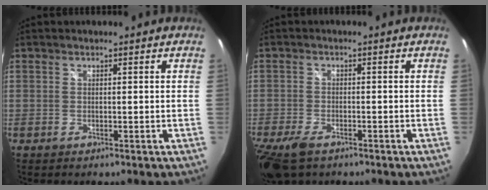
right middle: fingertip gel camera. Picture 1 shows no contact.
{"total": 8.3, "force": [-5.7, 3.5, 5.0], "torque": [-0.132, -0.031, -0.106]}